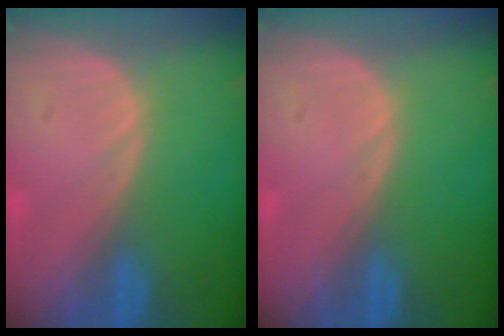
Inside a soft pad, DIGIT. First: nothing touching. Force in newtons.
{"total": 0.0}